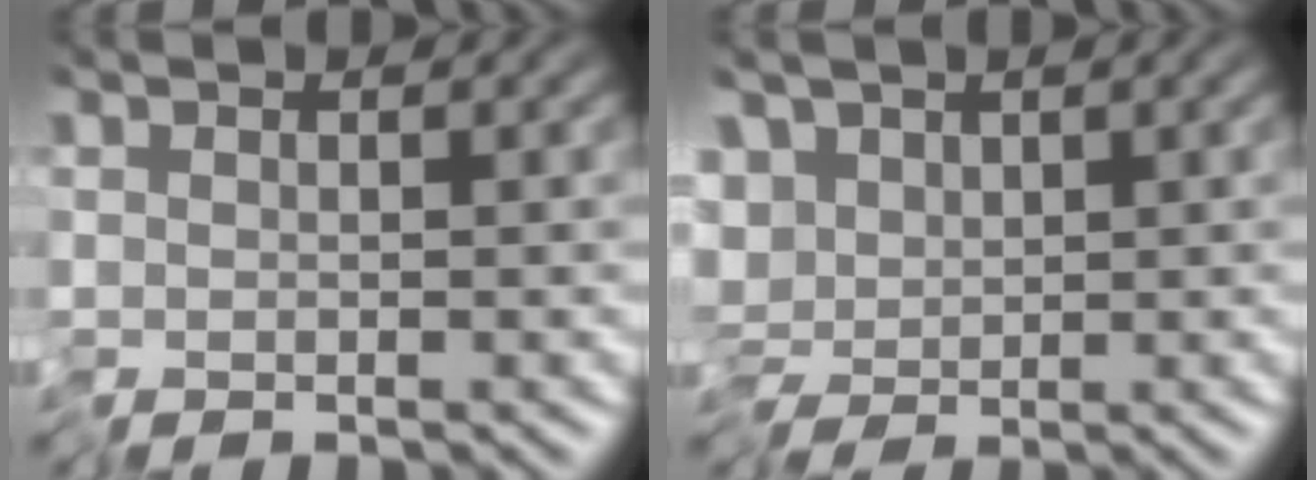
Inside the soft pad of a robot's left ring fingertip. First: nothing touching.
{"total": 4.4, "force": [0.0, 3.2, 3.0], "torque": [-0.036, 0.013, -0.011]}